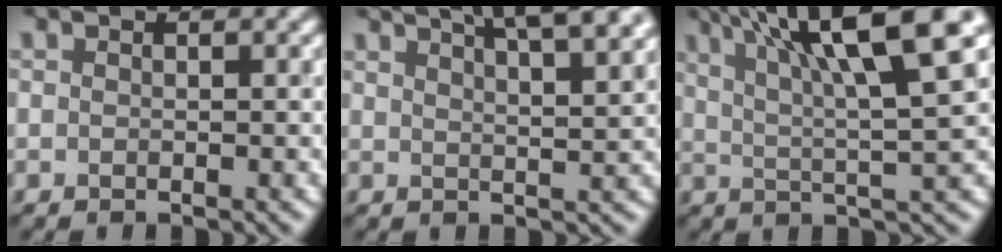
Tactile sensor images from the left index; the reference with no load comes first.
{"total": 11.0, "force": [7.3, 3.6, 7.3], "torque": [-0.072, 0.045, 0.068]}
{"total": 12.7, "force": [6.4, 2.4, 10.7], "torque": [-0.153, 0.024, 0.101]}